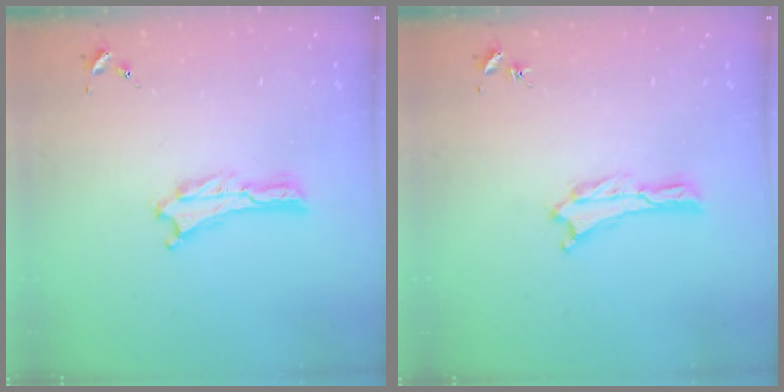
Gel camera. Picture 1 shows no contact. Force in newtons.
{"total": 0.0}